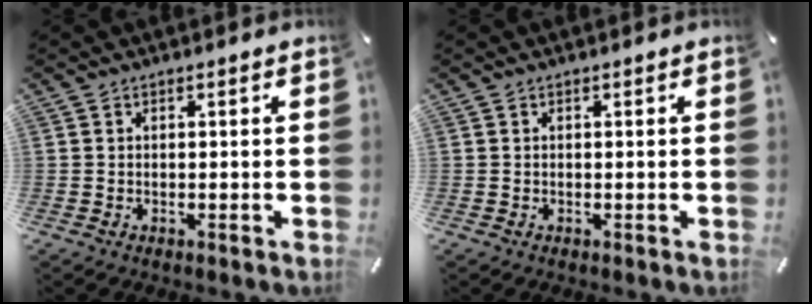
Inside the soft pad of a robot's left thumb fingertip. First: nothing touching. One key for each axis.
{"total": 0.0}